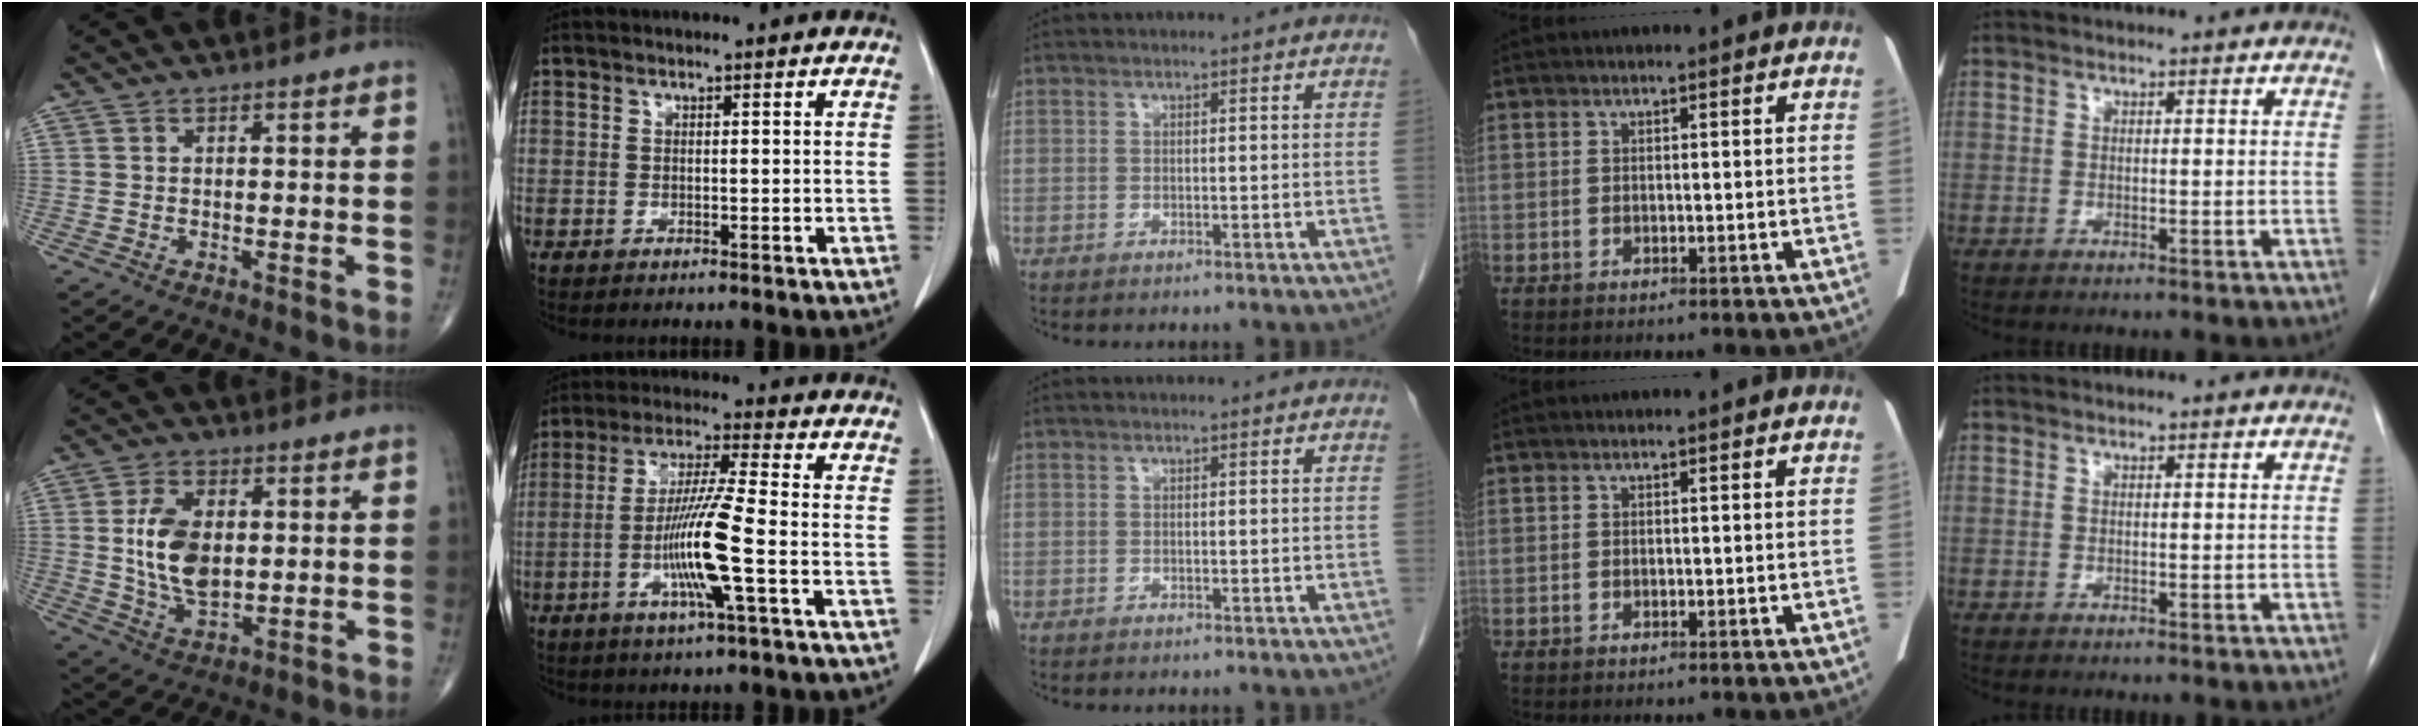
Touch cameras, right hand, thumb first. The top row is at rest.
{"thumb": {"total": 11.2, "force": [1.1, 6.5, 9.1], "torque": [-0.161, -0.010, 0.028]}, "index": {"total": 10.9, "force": [-3.1, -0.6, 10.4], "torque": [-0.205, -0.012, -0.063]}}